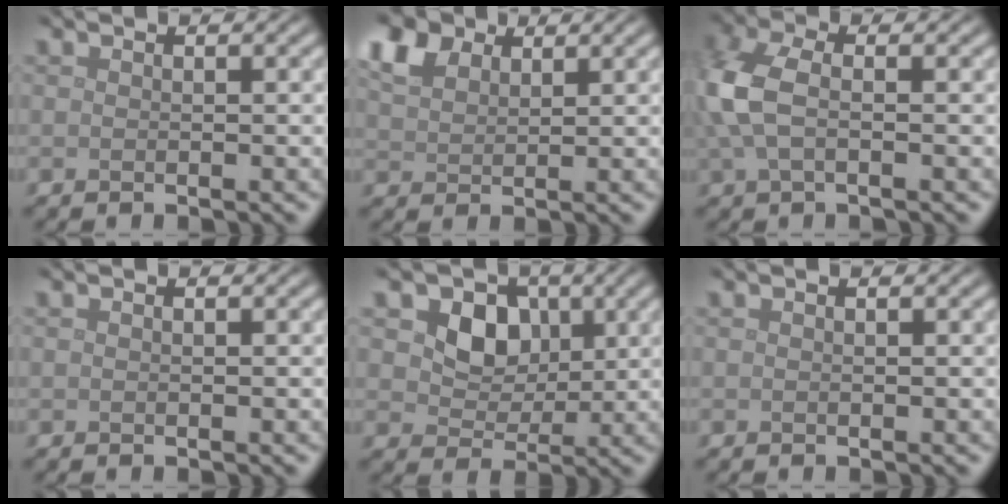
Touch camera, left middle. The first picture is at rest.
{"total": 5.0, "force": [3.4, 2.8, 2.4], "torque": [-0.070, 0.017, 0.062]}
{"total": 5.8, "force": [0.3, 3.4, 4.7], "torque": [-0.134, 0.002, 0.001]}
{"total": 0.0}
{"total": 4.2, "force": [1.2, 3.3, 2.2], "torque": [-0.040, -0.006, 0.012]}
{"total": 0.0}